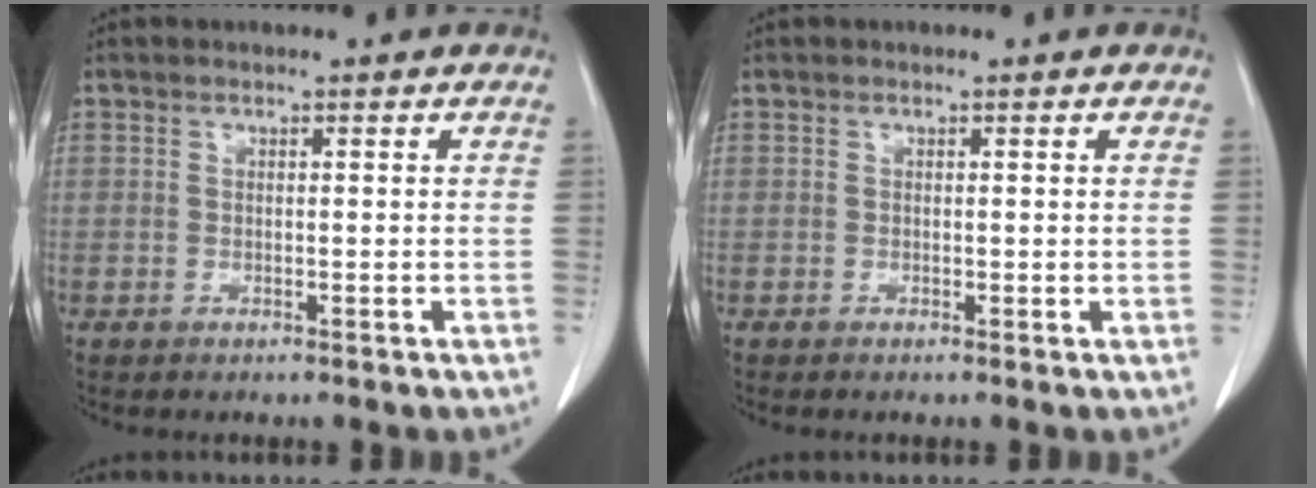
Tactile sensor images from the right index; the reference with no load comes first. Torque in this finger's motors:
{"motor_torque": [0.08, -0.07, 0.01, 0.00]}